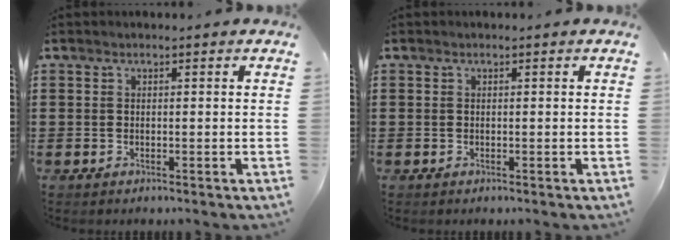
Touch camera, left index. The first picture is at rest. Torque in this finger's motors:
{"motor_torque": [0.00, 0.00, 0.00, 0.01]}